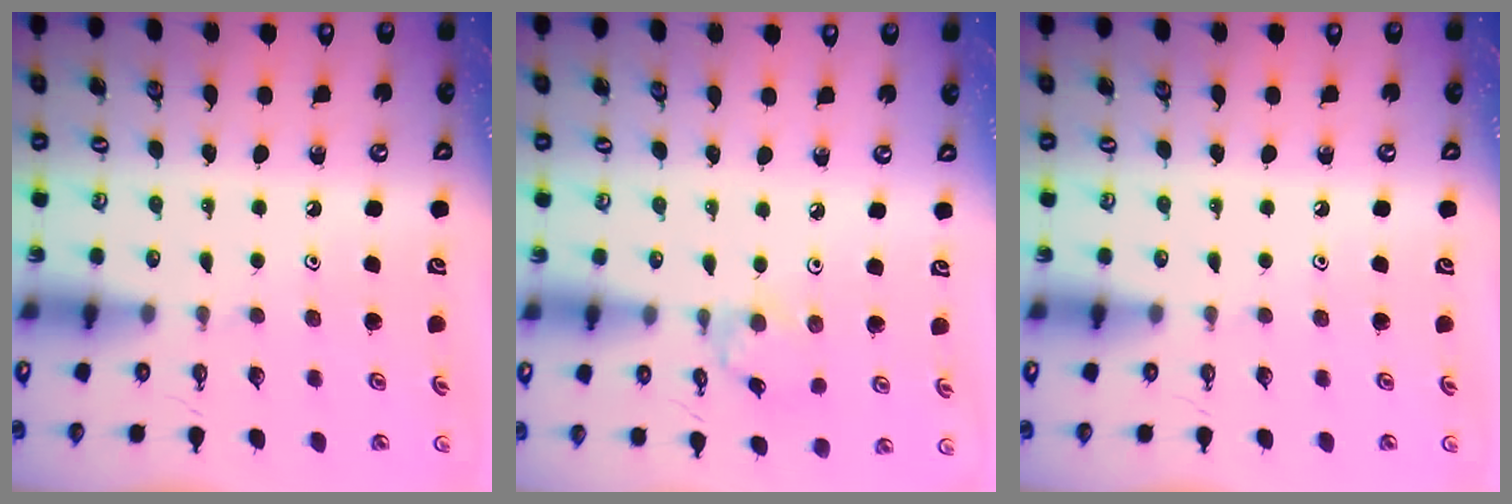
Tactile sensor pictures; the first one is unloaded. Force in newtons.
{"total": 1.8, "press": 1.7, "slide": 0.1}
{"total": 0.0}